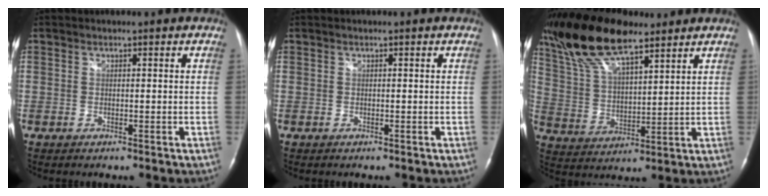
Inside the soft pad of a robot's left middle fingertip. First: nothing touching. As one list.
[{"total": 0.0}, {"total": 15.5, "force": [11.5, 4.3, 9.4], "torque": [-0.196, 0.023, 0.222]}]